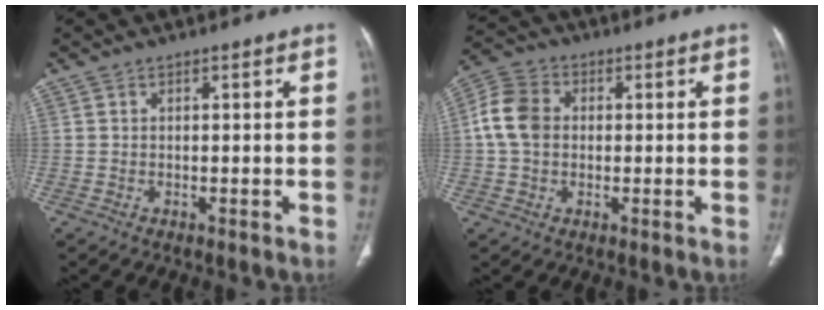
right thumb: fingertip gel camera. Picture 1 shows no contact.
{"total": 7.9, "force": [0.3, 6.2, 4.8], "torque": [-0.092, 0.018, -0.003]}